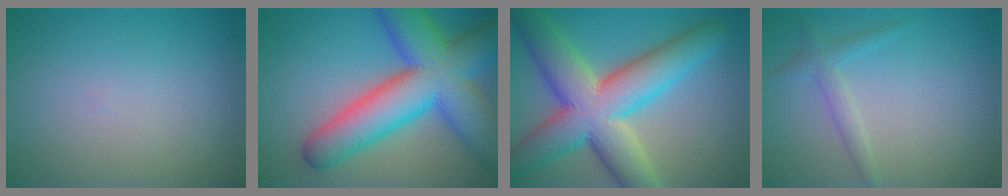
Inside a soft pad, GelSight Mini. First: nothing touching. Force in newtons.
{"total": 13.4, "press": 13.4, "slide": 0.5}
{"total": 12.2, "press": 12.1, "slide": 0.9}
{"total": 1.9, "press": 1.9, "slide": 0.2}